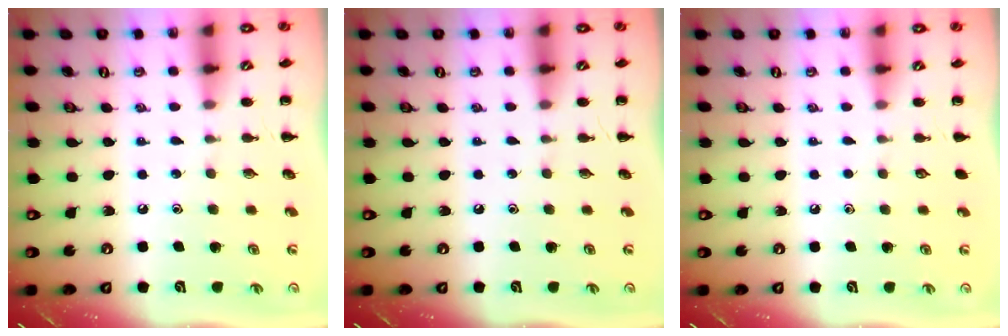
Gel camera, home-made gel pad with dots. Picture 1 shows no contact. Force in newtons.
{"total": 0.0}
{"total": 0.0}